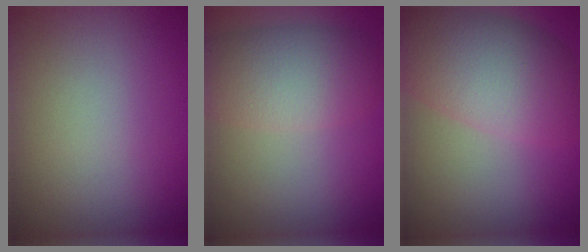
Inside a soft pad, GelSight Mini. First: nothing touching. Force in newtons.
{"total": 5.9, "press": 5.9, "slide": 0.0}
{"total": 8.2, "press": 8.2, "slide": 0.3}